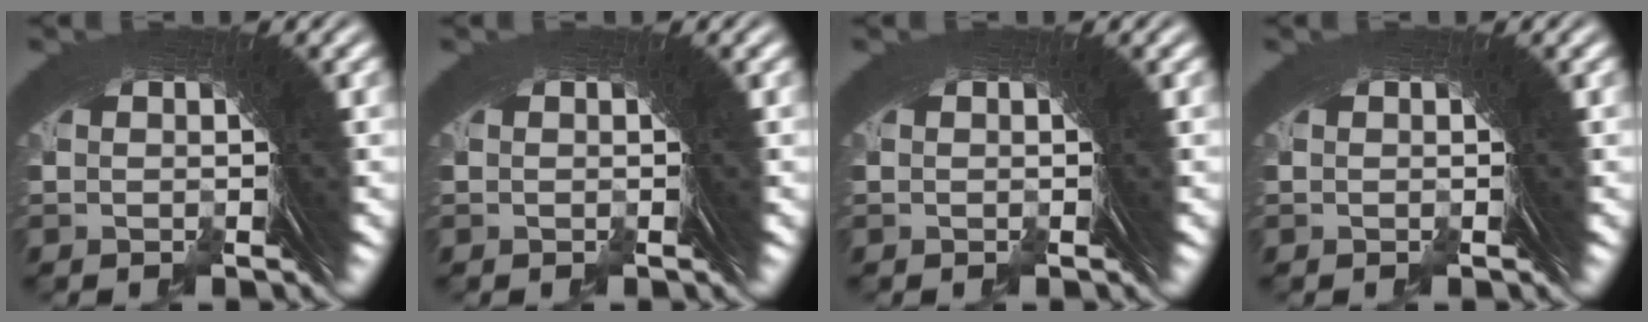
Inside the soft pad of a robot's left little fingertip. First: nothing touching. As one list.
[{"total": 0.0}, {"total": 0.0}, {"total": 0.0}]